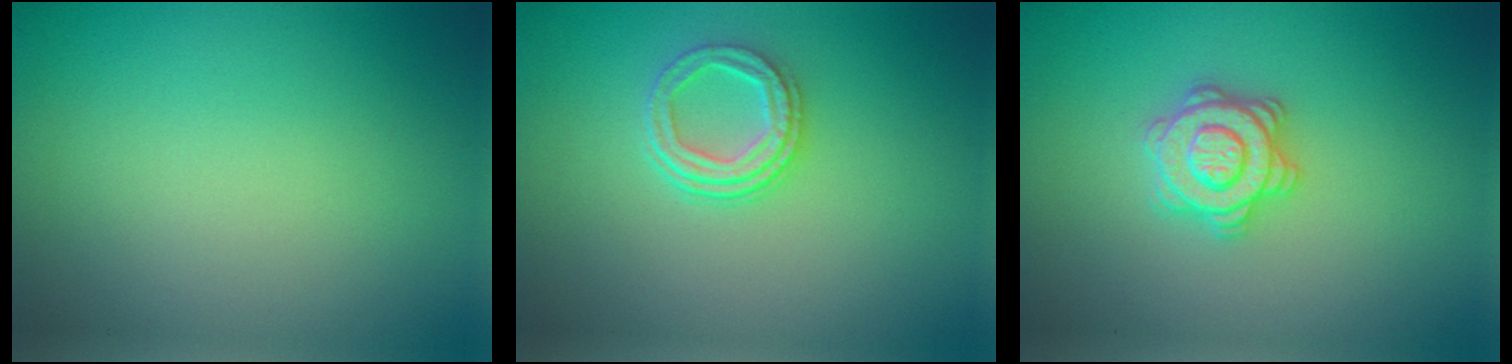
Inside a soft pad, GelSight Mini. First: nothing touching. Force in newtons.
{"total": 3.1, "press": 2.4, "slide": 1.9}
{"total": 3.3, "press": 3.3, "slide": 0.6}